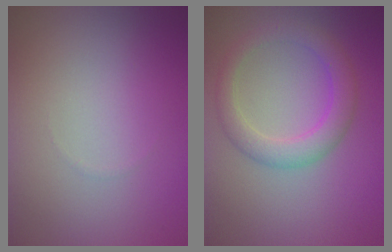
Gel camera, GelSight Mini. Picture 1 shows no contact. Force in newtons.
{"total": 3.5, "press": 3.5, "slide": 0.0}